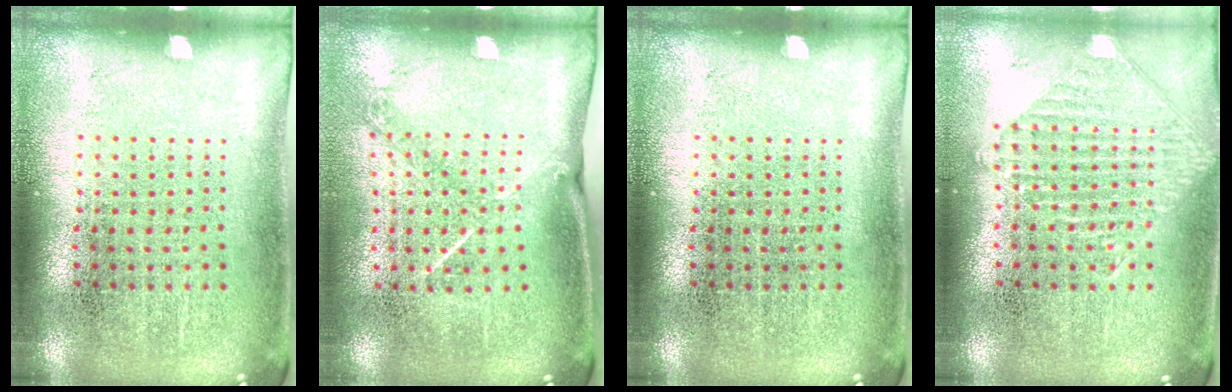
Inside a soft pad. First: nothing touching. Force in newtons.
{"total": 1.4, "press": 1.0, "slide": 1.0}
{"total": 0.0}
{"total": 1.0, "press": 1.0, "slide": 0.1}